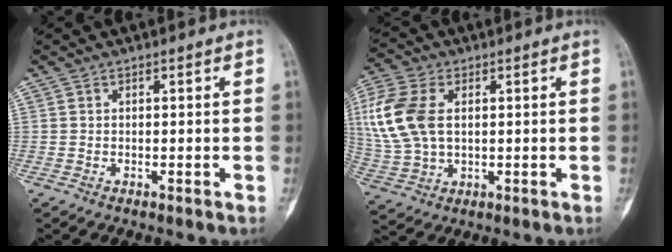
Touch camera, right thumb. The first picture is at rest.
{"total": 14.4, "force": [2.6, 9.1, 10.9], "torque": [-0.251, 0.006, 0.054]}